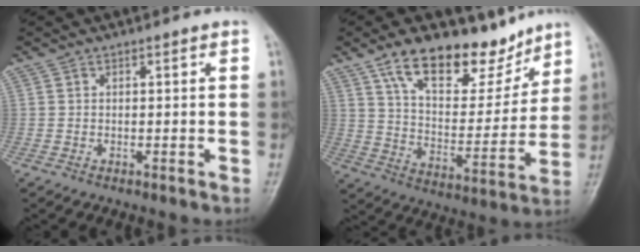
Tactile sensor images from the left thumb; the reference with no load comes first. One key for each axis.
{"total": 18.5, "fx": 12.7, "fy": 8.9, "fz": 10.0, "tx": -0.103, "ty": -0.066, "tz": 0.215}